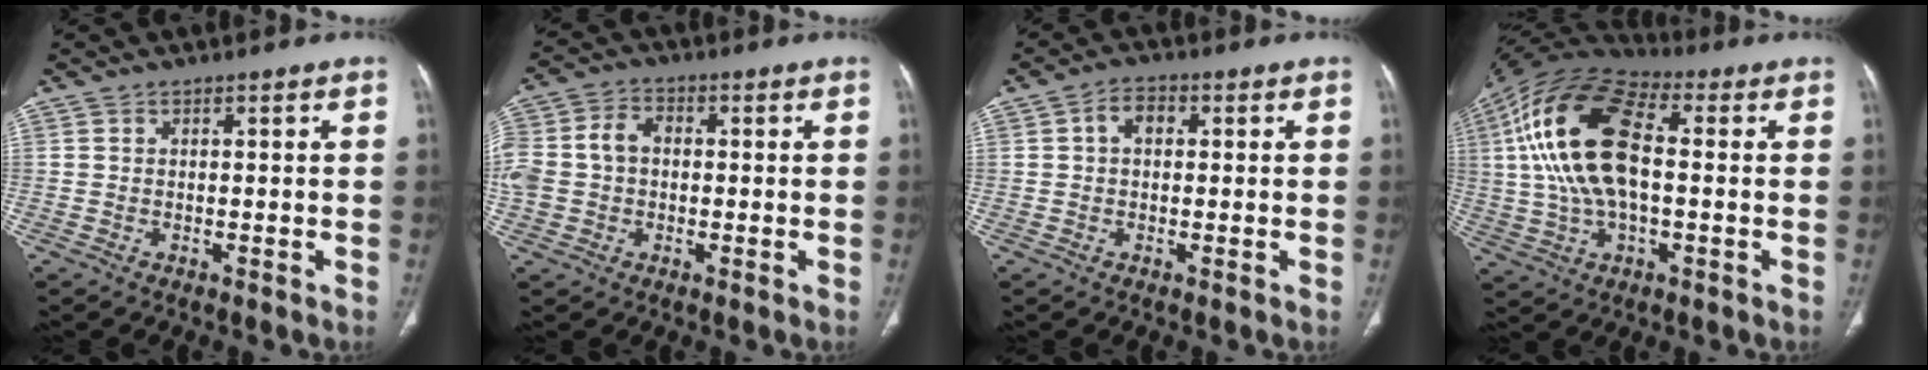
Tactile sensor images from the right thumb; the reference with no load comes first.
{"total": 11.5, "force": [-0.1, 9.1, 7.0], "torque": [-0.159, 0.032, -0.003]}
{"total": 3.9, "force": [0.6, 2.6, 2.7], "torque": [-0.042, 0.015, 0.007]}
{"total": 20.7, "force": [2.2, 10.6, 17.7], "torque": [-0.351, 0.024, 0.033]}